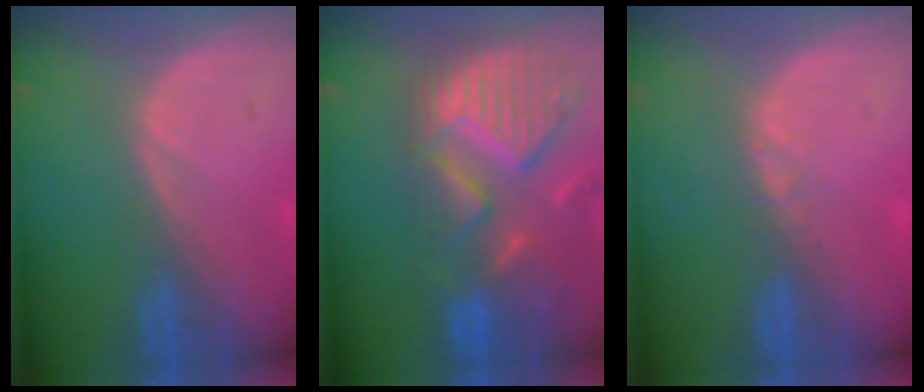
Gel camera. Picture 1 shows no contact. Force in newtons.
{"total": 13.2, "press": 11.2, "slide": 7.0}
{"total": 0.9, "press": 0.8, "slide": 0.5}